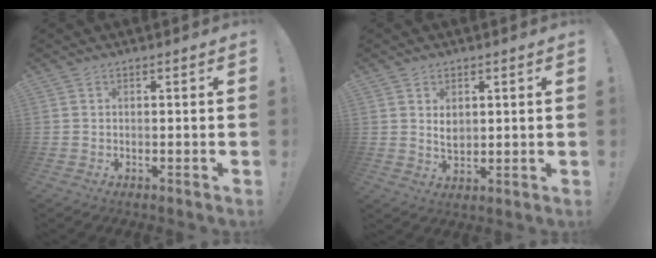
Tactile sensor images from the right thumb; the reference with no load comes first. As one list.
[{"total": 4.1, "force": [1.6, 3.0, 2.4], "torque": [-0.037, -0.004, 0.028]}]